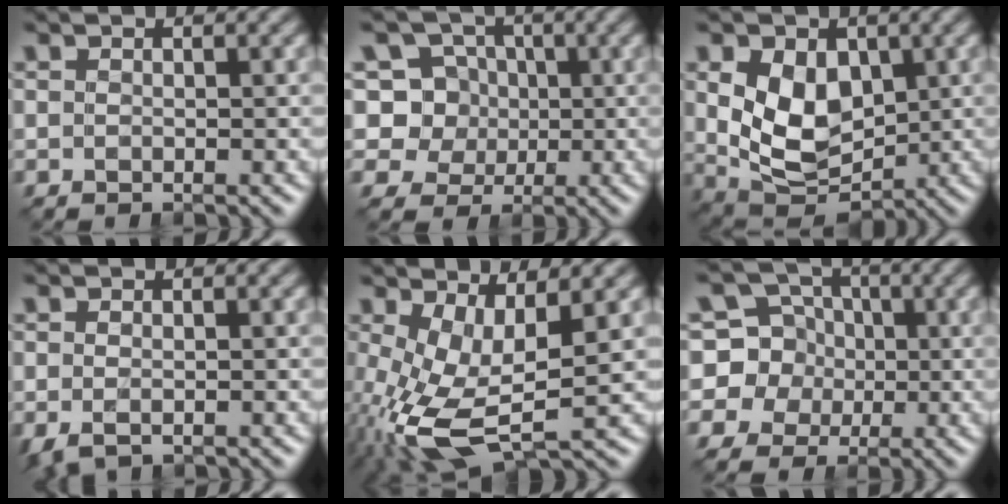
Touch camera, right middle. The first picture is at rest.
{"total": 6.3, "force": [1.6, 5.7, 2.2], "torque": [-0.026, 0.005, 0.019]}
{"total": 6.8, "force": [0.8, 4.7, 4.8], "torque": [-0.097, -0.012, 0.016]}
{"total": 2.1, "force": [-1.2, 1.0, 1.4], "torque": [-0.038, -0.012, -0.020]}
{"total": 8.5, "force": [-1.8, 3.5, 7.6], "torque": [-0.180, -0.010, -0.032]}
{"total": 8.2, "force": [0.7, 7.9, 2.1], "torque": [-0.062, 0.038, 0.001]}